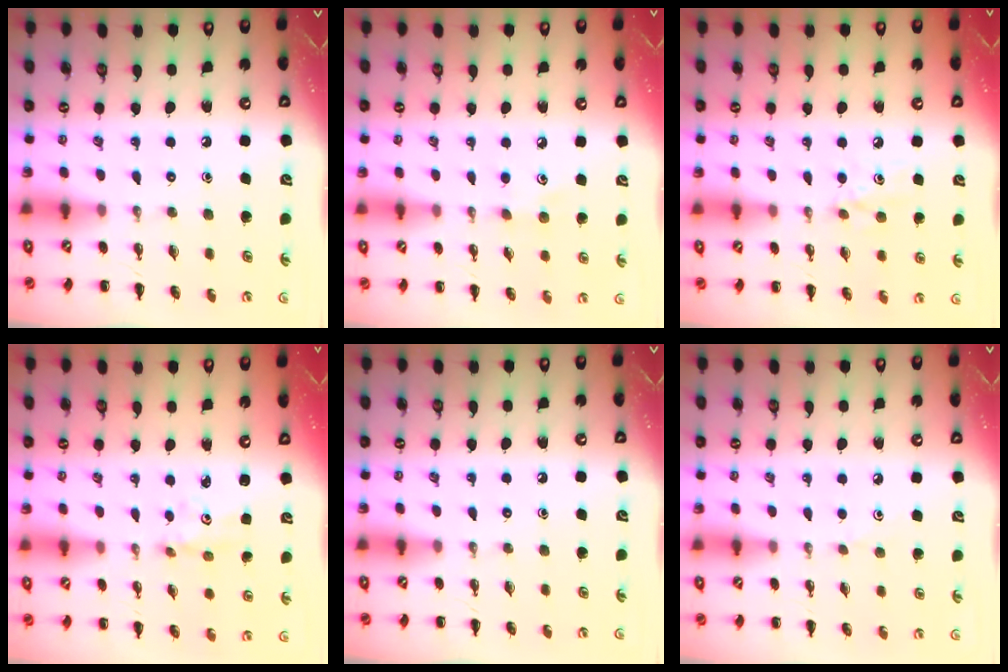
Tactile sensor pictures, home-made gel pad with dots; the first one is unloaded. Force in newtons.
{"total": 6.3, "press": 6.0, "slide": 2.0}
{"total": 5.8, "press": 5.6, "slide": 1.7}
{"total": 1.9, "press": 1.8, "slide": 0.6}
{"total": 0.0}
{"total": 2.2, "press": 2.1, "slide": 0.9}